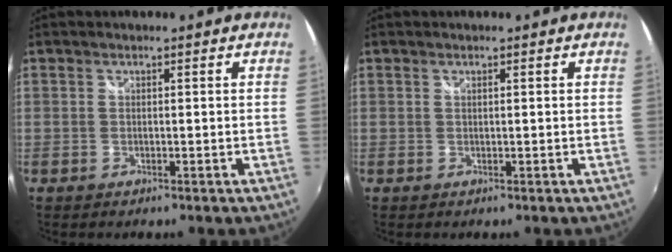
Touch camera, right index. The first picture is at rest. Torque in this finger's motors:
{"motor_torque": [-0.20, -0.08, 0.09, 0.01]}